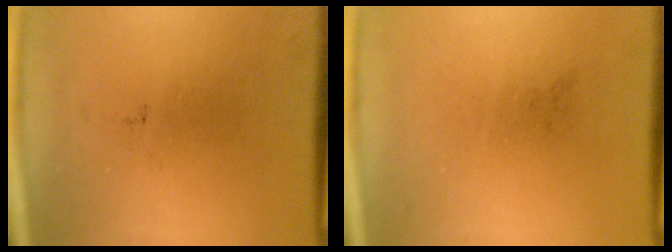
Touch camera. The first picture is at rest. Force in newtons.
{"total": 0.0}